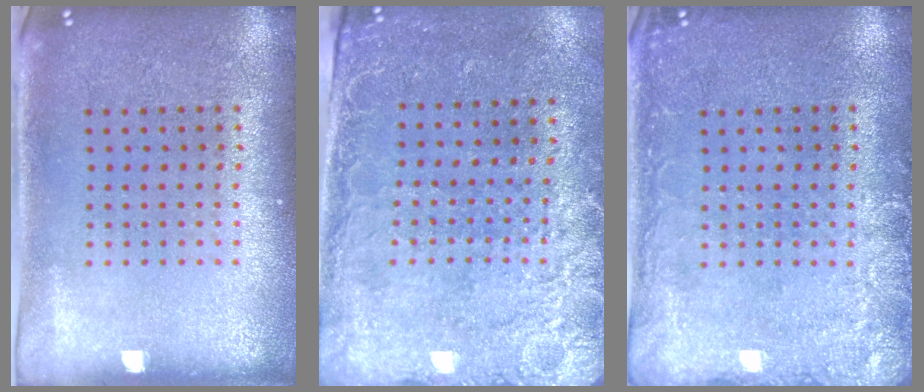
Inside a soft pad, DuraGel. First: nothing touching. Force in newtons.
{"total": 2.5, "press": 2.2, "slide": 1.3}
{"total": 2.6, "press": 2.6, "slide": 0.3}